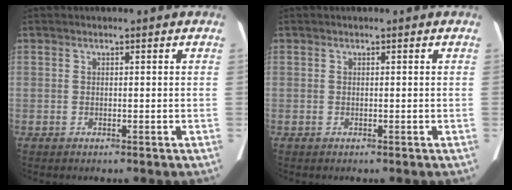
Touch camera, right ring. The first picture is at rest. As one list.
[{"total": 0.0}]